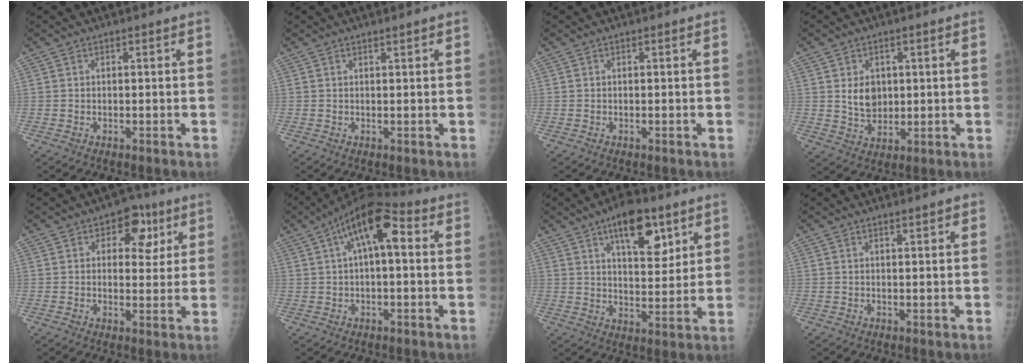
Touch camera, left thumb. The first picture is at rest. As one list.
[{"total": 0.8, "force": [0.5, 0.0, 0.6], "torque": [-0.004, 0.000, 0.007]}, {"total": 0.0}, {"total": 5.9, "force": [1.0, 4.6, 3.6], "torque": [-0.033, -0.011, 0.027]}, {"total": 7.5, "force": [3.0, 5.1, 4.6], "torque": [-0.013, -0.006, 0.033]}, {"total": 11.8, "force": [3.1, 5.0, 10.2], "torque": [-0.160, 0.037, 0.040]}, {"total": 12.2, "force": [6.5, 5.4, 8.7], "torque": [-0.098, -0.033, 0.101]}, {"total": 1.4, "force": [0.9, 0.3, 1.1], "torque": [-0.010, -0.002, 0.010]}]